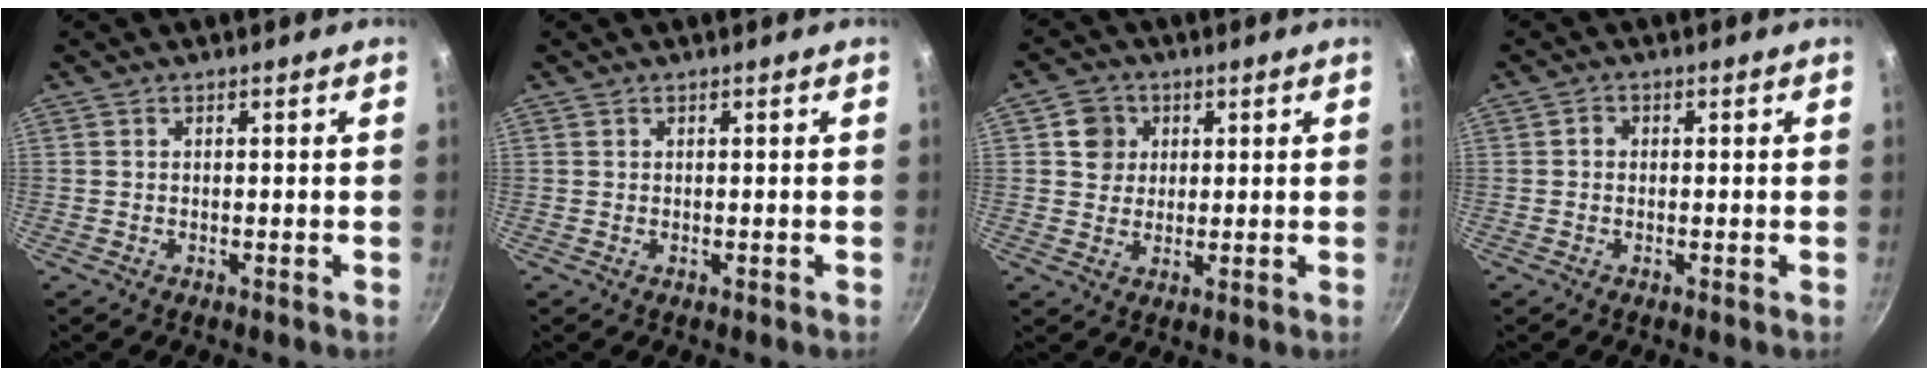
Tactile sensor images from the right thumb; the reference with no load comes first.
{"total": 0.0}
{"total": 5.4, "force": [1.6, 4.9, 1.6], "torque": [0.010, 0.000, 0.022]}
{"total": 1.4, "force": [0.0, 1.2, 0.7], "torque": [-0.011, 0.007, -0.004]}